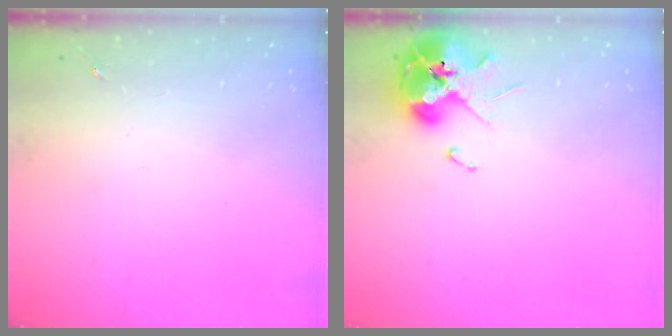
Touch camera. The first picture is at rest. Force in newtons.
{"total": 13.0, "press": 12.8, "slide": 1.8}